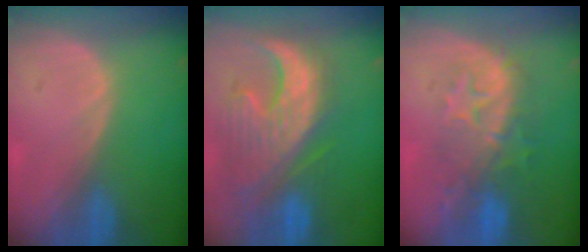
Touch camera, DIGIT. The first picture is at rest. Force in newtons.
{"total": 12.3, "press": 11.1, "slide": 5.3}
{"total": 9.1, "press": 8.6, "slide": 3.0}